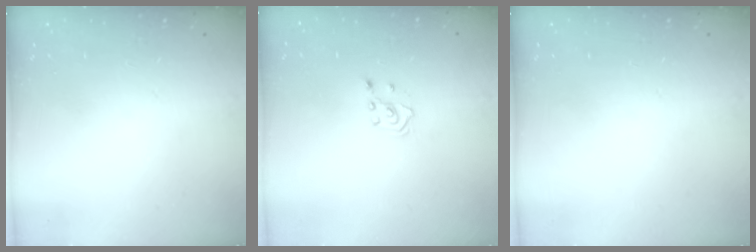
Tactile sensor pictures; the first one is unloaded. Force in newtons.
{"total": 2.0, "press": 1.8, "slide": 0.9}
{"total": 0.0}